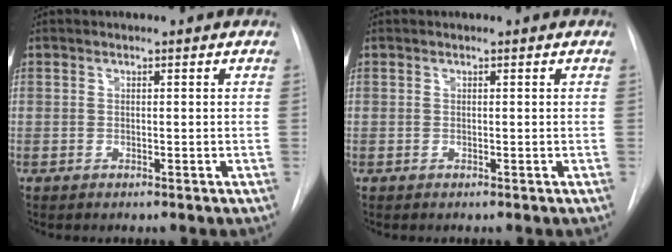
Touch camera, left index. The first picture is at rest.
{"total": 0.0}